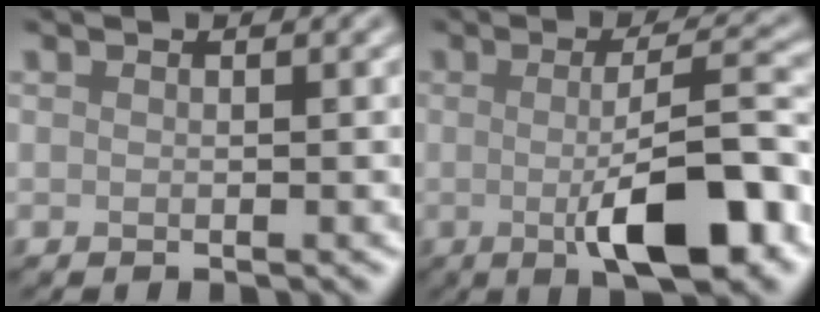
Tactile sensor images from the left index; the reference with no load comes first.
{"total": 9.4, "force": [-1.9, 2.3, 8.9], "torque": [-0.124, 0.002, -0.031]}